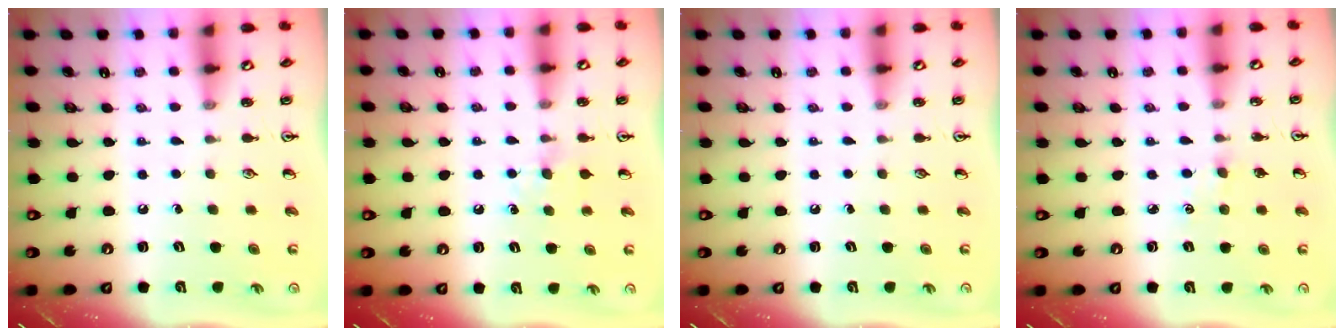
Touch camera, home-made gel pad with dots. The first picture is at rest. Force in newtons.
{"total": 5.7, "press": 5.7, "slide": 0.8}
{"total": 0.0}
{"total": 2.5, "press": 2.5, "slide": 0.2}